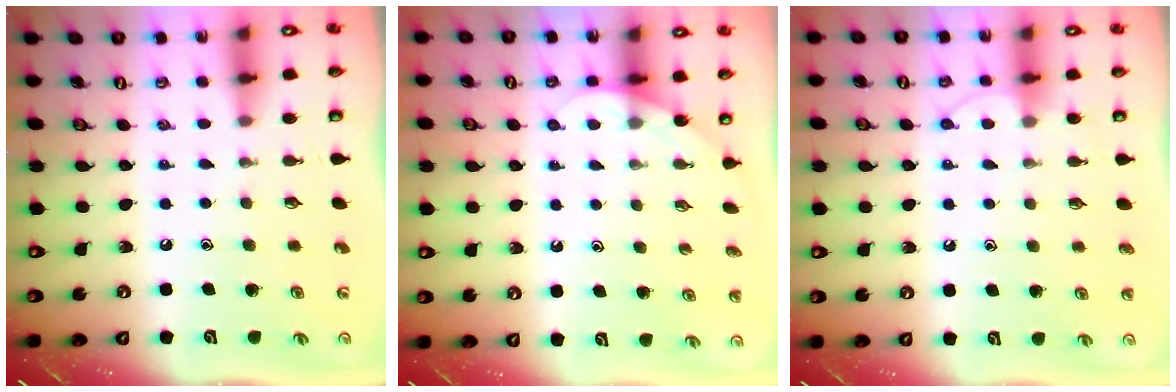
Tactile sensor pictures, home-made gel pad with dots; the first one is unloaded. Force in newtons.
{"total": 3.3, "press": 3.3, "slide": 0.2}
{"total": 6.2, "press": 6.2, "slide": 0.6}